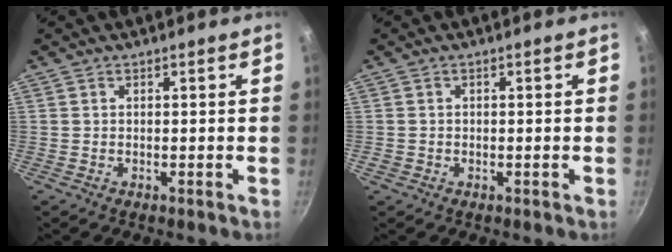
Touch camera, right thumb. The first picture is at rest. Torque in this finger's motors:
{"motor_torque": [0.04, -0.13, 0.25, 0.12, -0.01]}